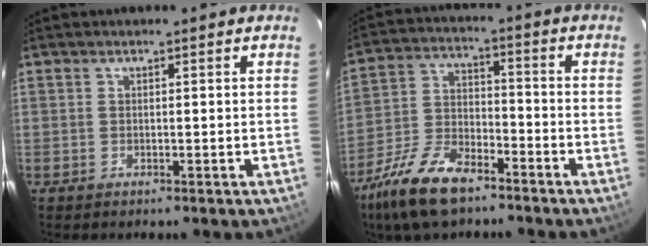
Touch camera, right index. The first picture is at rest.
{"total": 14.1, "force": [-10.1, 5.8, 8.1], "torque": [-0.189, -0.010, -0.193]}